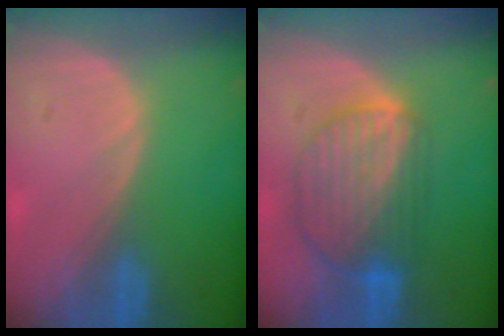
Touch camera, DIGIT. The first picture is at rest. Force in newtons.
{"total": 8.7, "press": 7.7, "slide": 4.1}